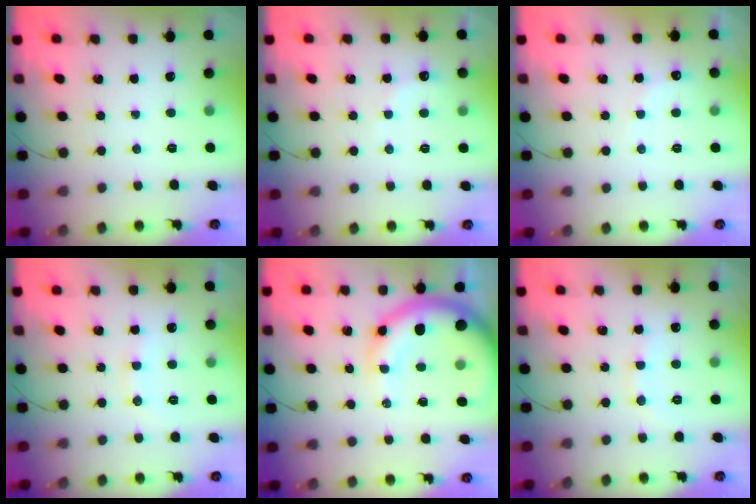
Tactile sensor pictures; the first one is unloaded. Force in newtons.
{"total": 3.9, "press": 3.8, "slide": 1.0}
{"total": 6.3, "press": 6.3, "slide": 0.9}
{"total": 8.1, "press": 8.0, "slide": 1.0}
{"total": 12.0, "press": 11.6, "slide": 3.0}
{"total": 8.1, "press": 8.0, "slide": 1.2}